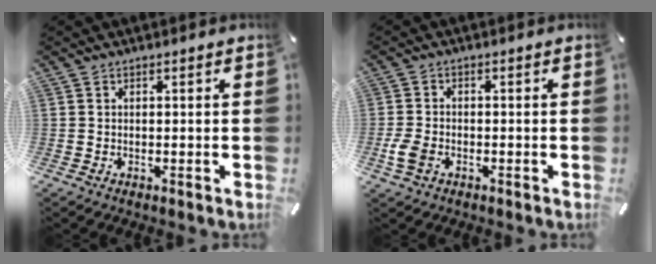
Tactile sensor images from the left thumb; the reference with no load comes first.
{"total": 4.5, "force": [-1.6, 2.9, 3.0], "torque": [-0.074, 0.000, -0.033]}